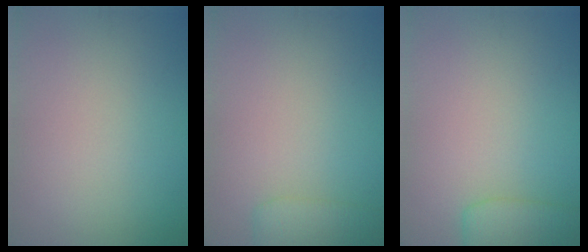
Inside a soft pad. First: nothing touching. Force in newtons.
{"total": 2.5, "press": 2.5, "slide": 0.2}
{"total": 3.3, "press": 3.3, "slide": 0.3}